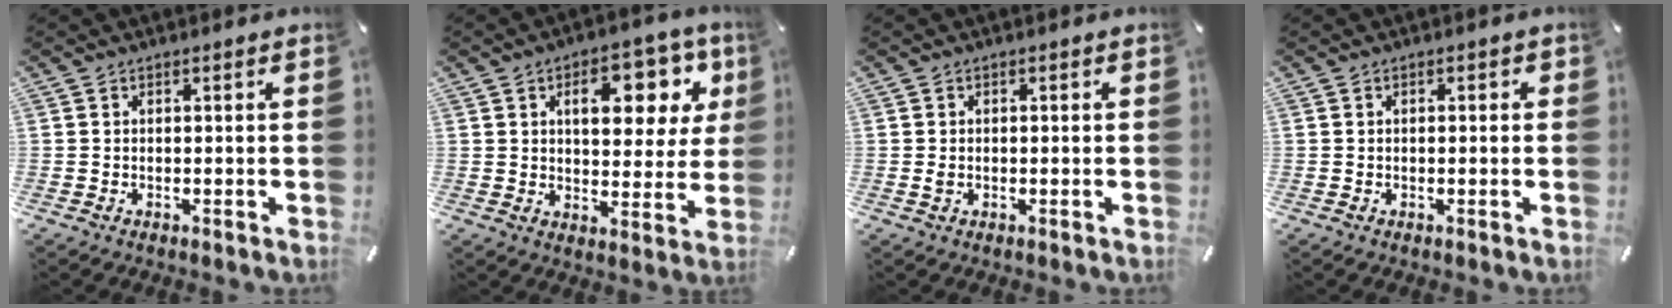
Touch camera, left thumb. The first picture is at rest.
{"total": 15.1, "force": [5.9, 8.6, 10.9], "torque": [-0.141, -0.017, 0.095]}
{"total": 1.3, "force": [-0.1, 0.9, 0.9], "torque": [-0.017, 0.002, -0.003]}
{"total": 0.8, "force": [-0.1, 0.6, 0.5], "torque": [-0.009, 0.005, -0.004]}